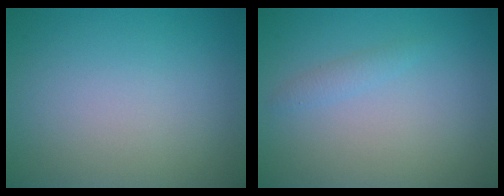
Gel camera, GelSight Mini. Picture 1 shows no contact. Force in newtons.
{"total": 1.0, "press": 1.0, "slide": 0.0}